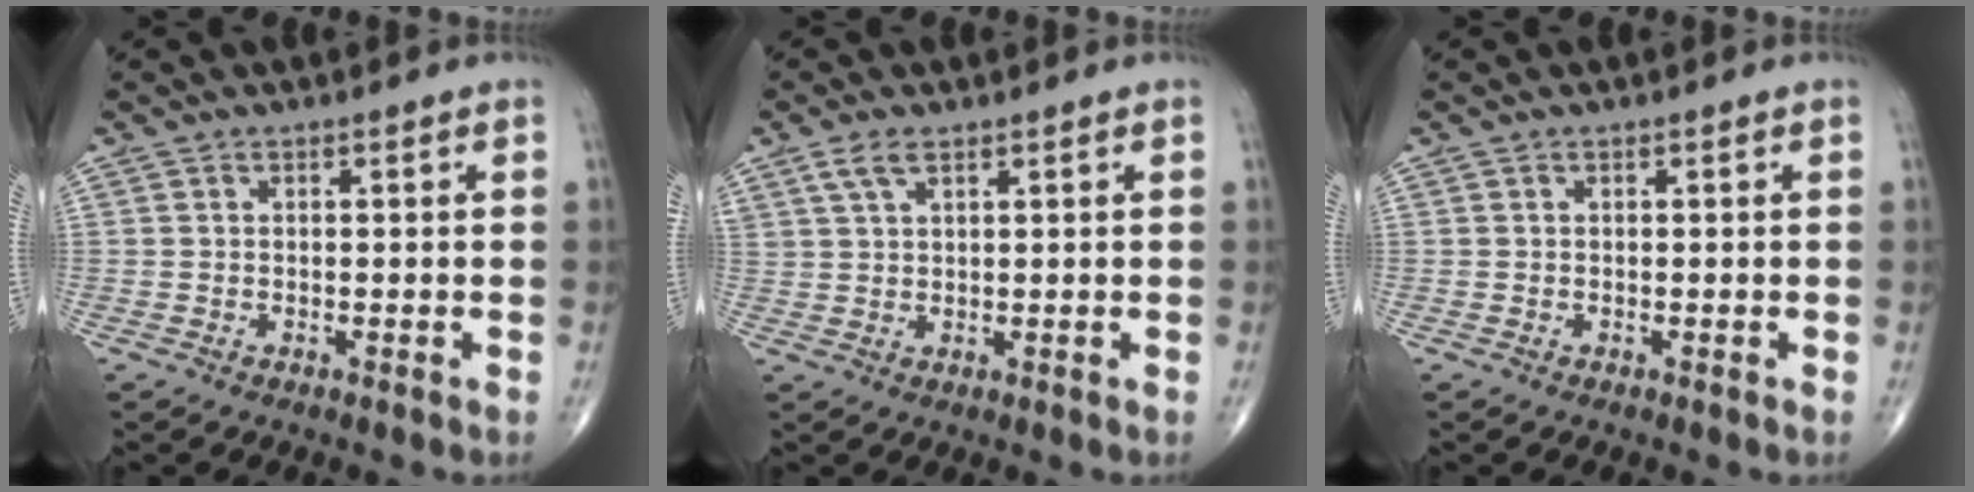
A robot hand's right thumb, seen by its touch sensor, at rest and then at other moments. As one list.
[{"total": 3.3, "force": [2.0, 1.5, 2.2], "torque": [-0.049, 0.002, 0.046]}, {"total": 0.0}]